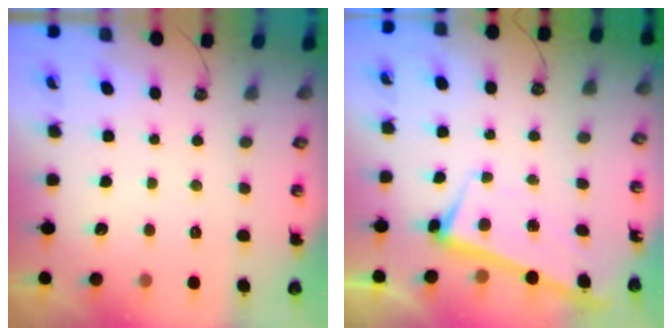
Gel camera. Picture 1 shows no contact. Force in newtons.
{"total": 2.7, "press": 2.7, "slide": 0.4}